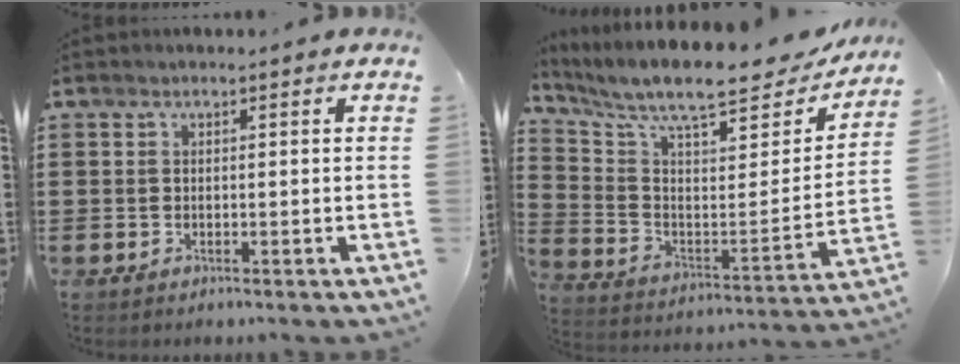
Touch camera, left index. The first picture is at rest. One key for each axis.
{"total": 9.9, "fx": 8.2, "fy": 1.7, "fz": 5.2, "tx": -0.129, "ty": -0.060, "tz": 0.136}